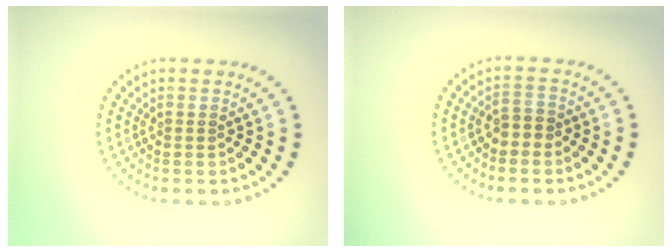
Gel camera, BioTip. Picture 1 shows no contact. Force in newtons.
{"total": 1.6, "press": 1.5, "slide": 0.6}